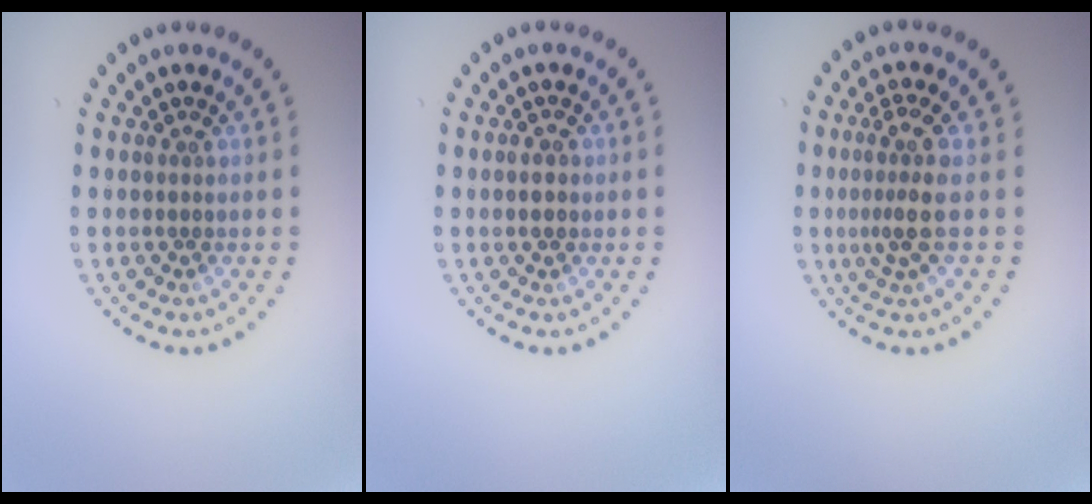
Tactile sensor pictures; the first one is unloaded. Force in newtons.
{"total": 1.8, "press": 1.8, "slide": 0.1}
{"total": 2.7, "press": 2.0, "slide": 1.8}